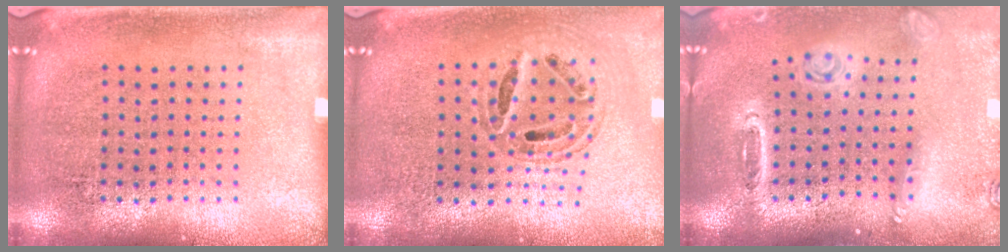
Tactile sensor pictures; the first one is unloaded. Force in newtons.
{"total": 0.8, "press": 0.7, "slide": 0.1}
{"total": 1.5, "press": 1.5, "slide": 0.1}